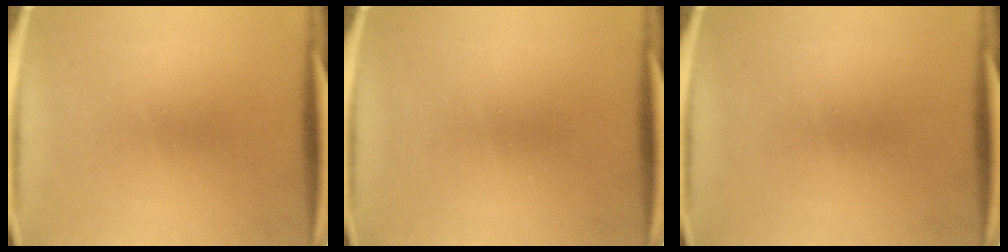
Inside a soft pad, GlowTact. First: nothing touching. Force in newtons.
{"total": 0.0}
{"total": 0.0}